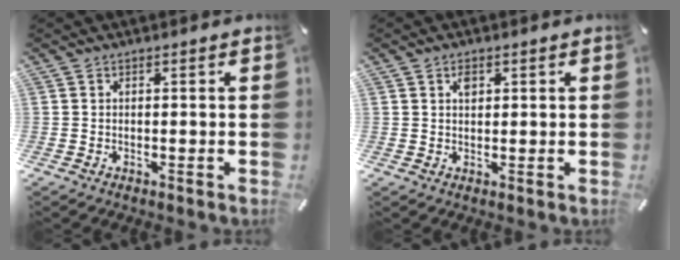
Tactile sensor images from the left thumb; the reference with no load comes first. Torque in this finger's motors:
{"motor_torque": [0.62, 0.37, 0.29, -0.38, 0.18]}